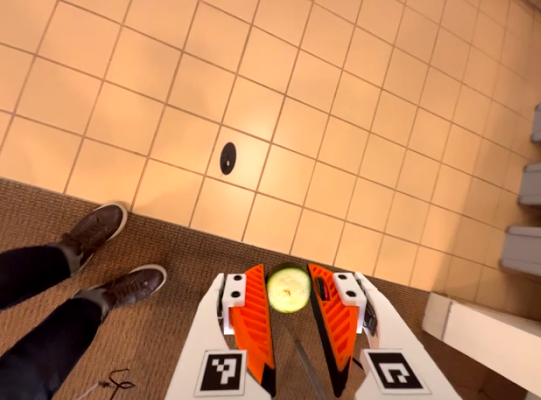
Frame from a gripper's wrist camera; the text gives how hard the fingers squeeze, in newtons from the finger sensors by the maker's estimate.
{"total": 6.5, "left": 6.3, "right": 6.6}